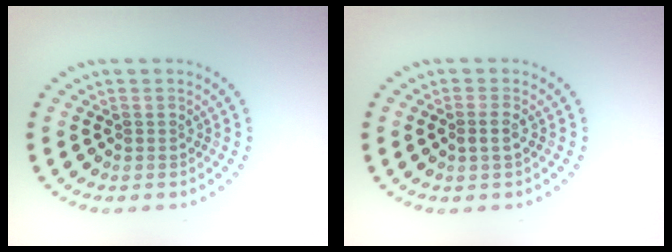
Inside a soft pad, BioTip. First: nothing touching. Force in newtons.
{"total": 1.2, "press": 1.0, "slide": 0.7}